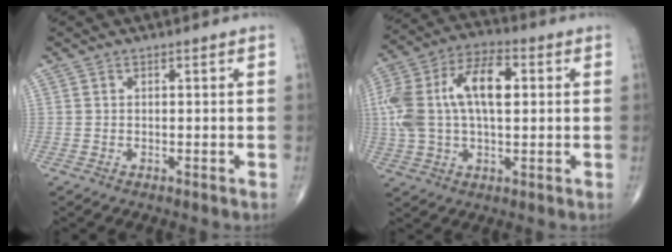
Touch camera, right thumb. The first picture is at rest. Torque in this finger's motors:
{"motor_torque": [0.40, 0.51, 1.76, 0.19, 0.24]}